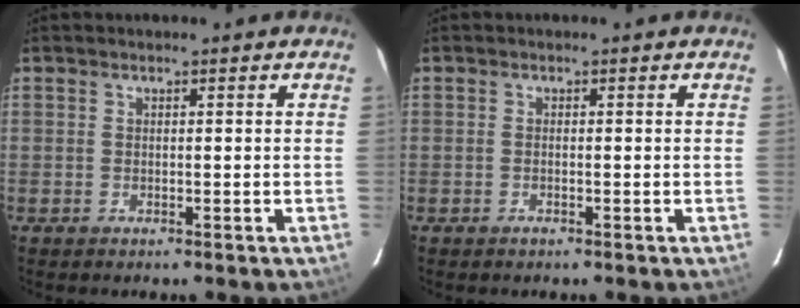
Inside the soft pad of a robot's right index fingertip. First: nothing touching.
{"total": 0.6, "force": [-0.3, 0.1, 0.5], "torque": [-0.008, 0.003, -0.007]}